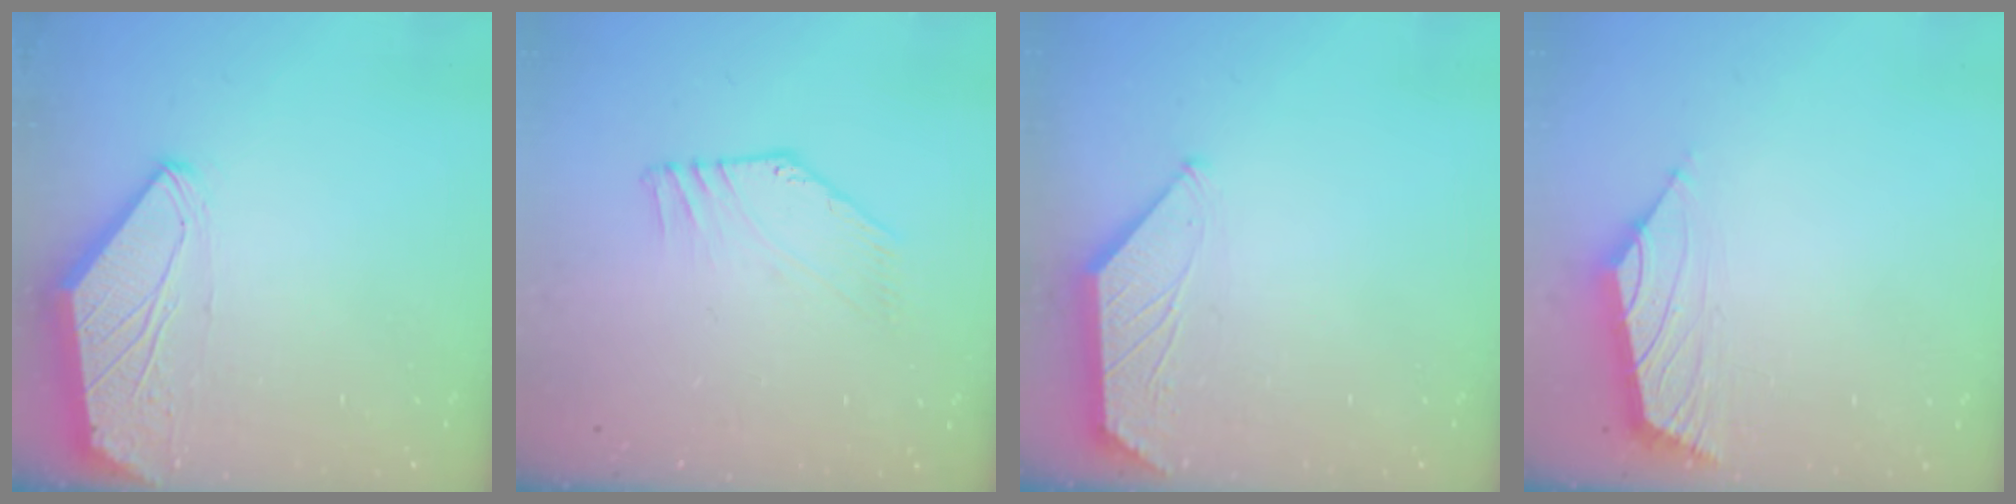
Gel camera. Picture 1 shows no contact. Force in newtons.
{"total": 2.7, "press": 2.7, "slide": 0.2}
{"total": 0.0}
{"total": 2.5, "press": 2.4, "slide": 0.6}